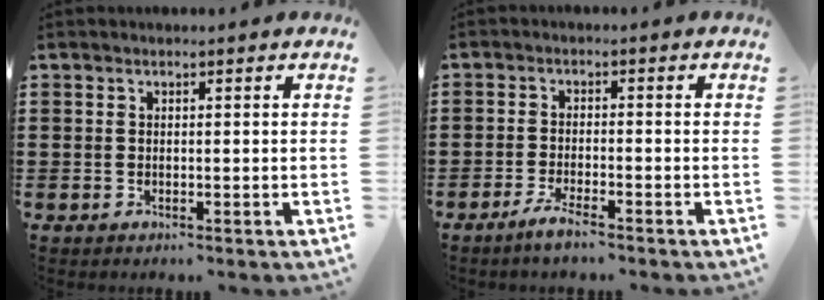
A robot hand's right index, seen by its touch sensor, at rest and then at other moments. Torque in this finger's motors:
{"motor_torque": [1.12, 1.02, 0.08, 0.01]}